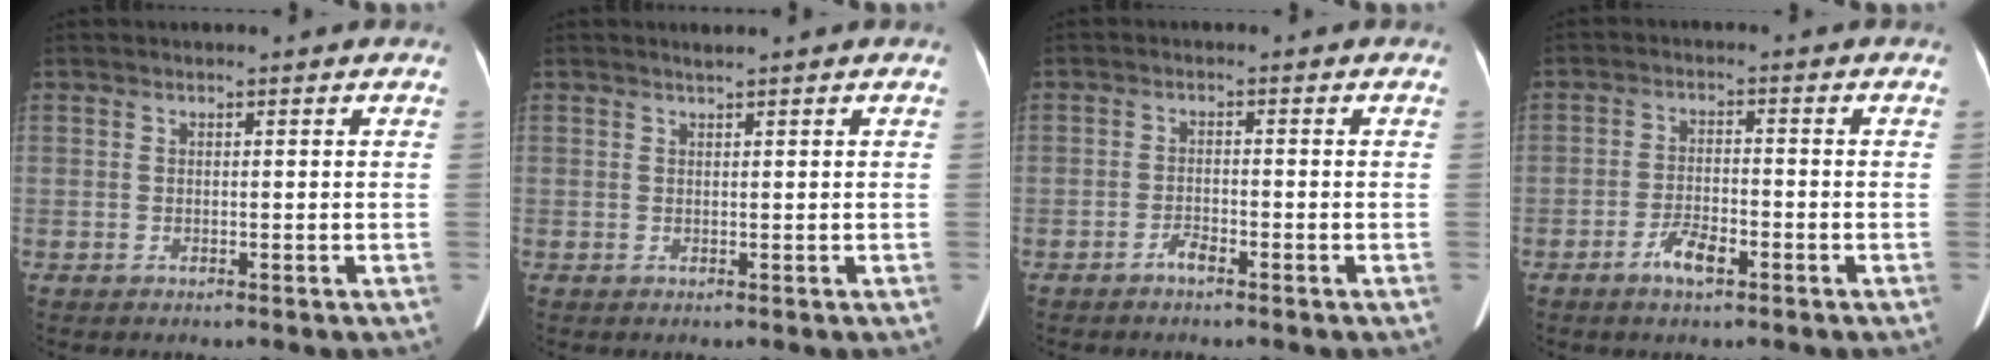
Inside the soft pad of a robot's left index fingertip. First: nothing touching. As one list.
[{"total": 0.6, "force": [0.5, -0.1, 0.2], "torque": [-0.011, -0.001, 0.015]}, {"total": 1.7, "force": [-1.4, 0.4, 0.9], "torque": [-0.019, 0.000, -0.025]}, {"total": 4.0, "force": [-2.5, 1.3, 2.9], "torque": [-0.058, 0.001, -0.045]}]